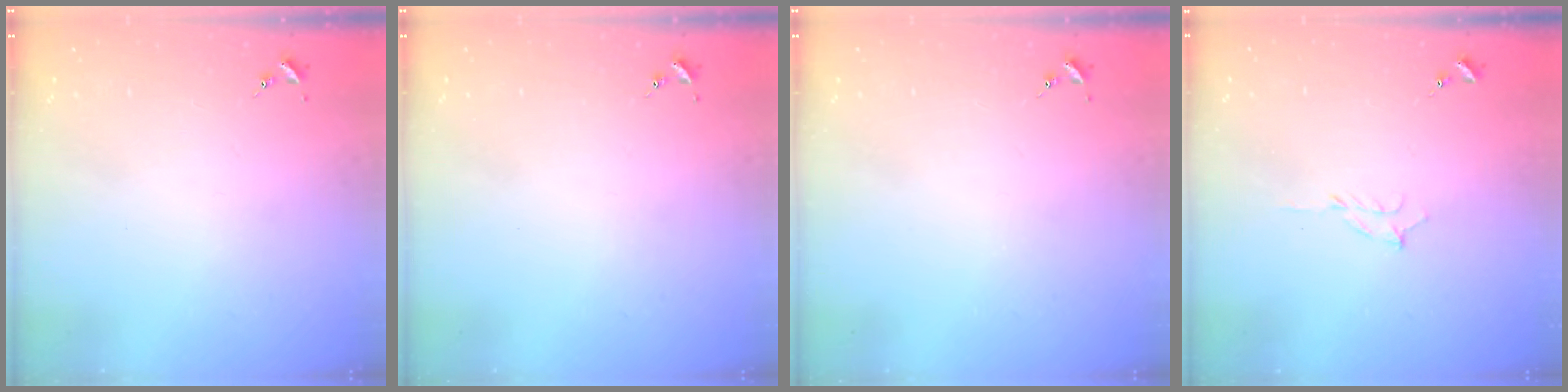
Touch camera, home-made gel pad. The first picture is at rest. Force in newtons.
{"total": 0.0}
{"total": 0.0}
{"total": 5.6, "press": 5.6, "slide": 0.6}